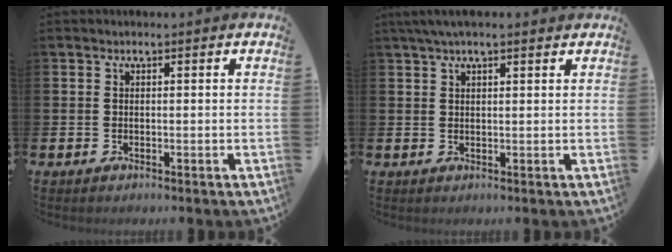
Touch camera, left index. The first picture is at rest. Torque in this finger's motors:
{"motor_torque": [1.07, -1.07, 0.70, 0.21]}